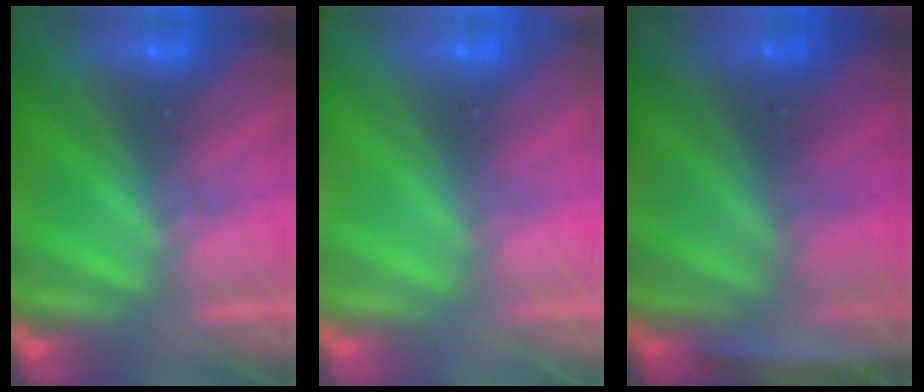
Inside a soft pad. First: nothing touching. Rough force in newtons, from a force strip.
{"total": 1.5}
{"total": 1.9}